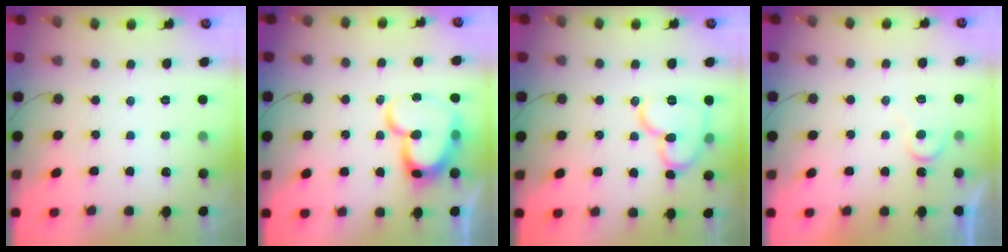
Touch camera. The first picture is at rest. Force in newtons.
{"total": 18.9, "press": 18.8, "slide": 1.5}
{"total": 12.8, "press": 12.8, "slide": 0.6}
{"total": 5.6, "press": 5.6, "slide": 0.6}